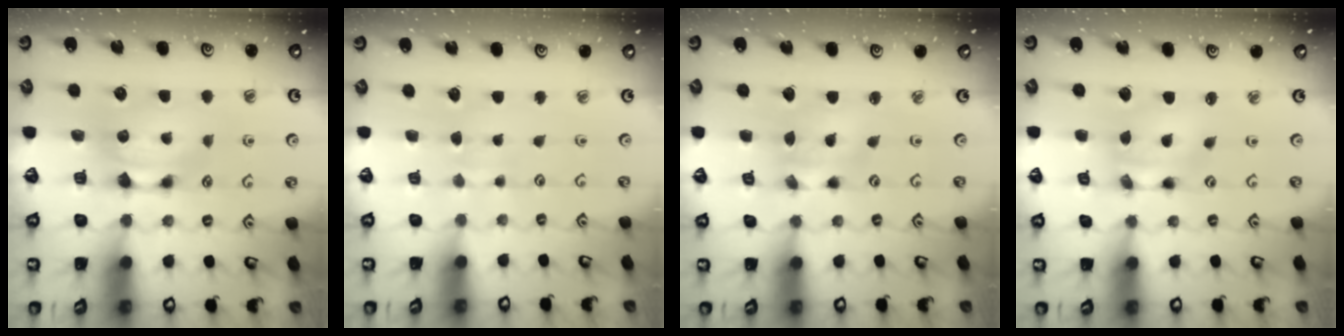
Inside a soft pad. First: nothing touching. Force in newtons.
{"total": 5.1, "press": 5.1, "slide": 0.3}
{"total": 1.5, "press": 1.0, "slide": 1.1}
{"total": 2.1, "press": 1.4, "slide": 1.5}